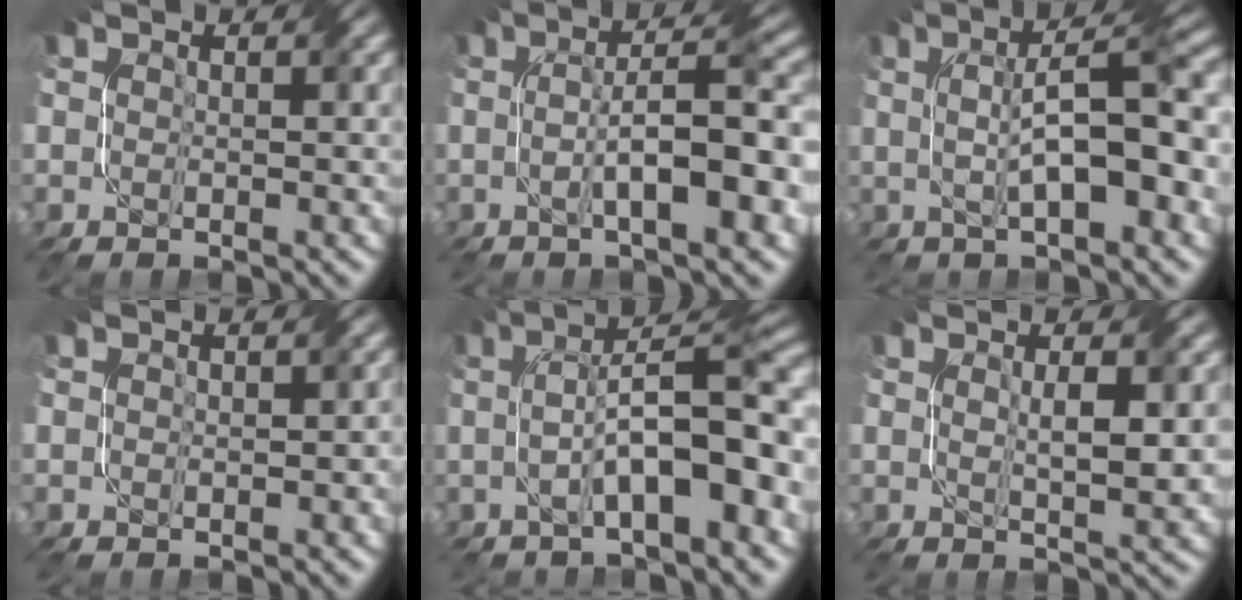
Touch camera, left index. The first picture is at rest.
{"total": 8.2, "force": [-0.9, 1.8, 7.9], "torque": [-0.117, 0.014, -0.014]}
{"total": 7.9, "force": [0.3, 2.2, 7.6], "torque": [-0.115, 0.010, 0.005]}
{"total": 1.0, "force": [-0.2, 0.7, 0.7], "torque": [-0.009, -0.004, 0.001]}
{"total": 9.6, "force": [-0.8, 2.9, 9.1], "torque": [-0.130, 0.018, -0.015]}
{"total": 3.2, "force": [0.3, 0.6, 3.1], "torque": [-0.054, -0.001, 0.009]}